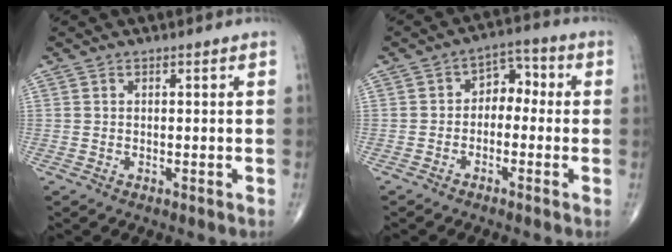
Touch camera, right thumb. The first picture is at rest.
{"total": 5.5, "force": [-0.8, 3.9, 3.7], "torque": [-0.026, 0.032, -0.030]}